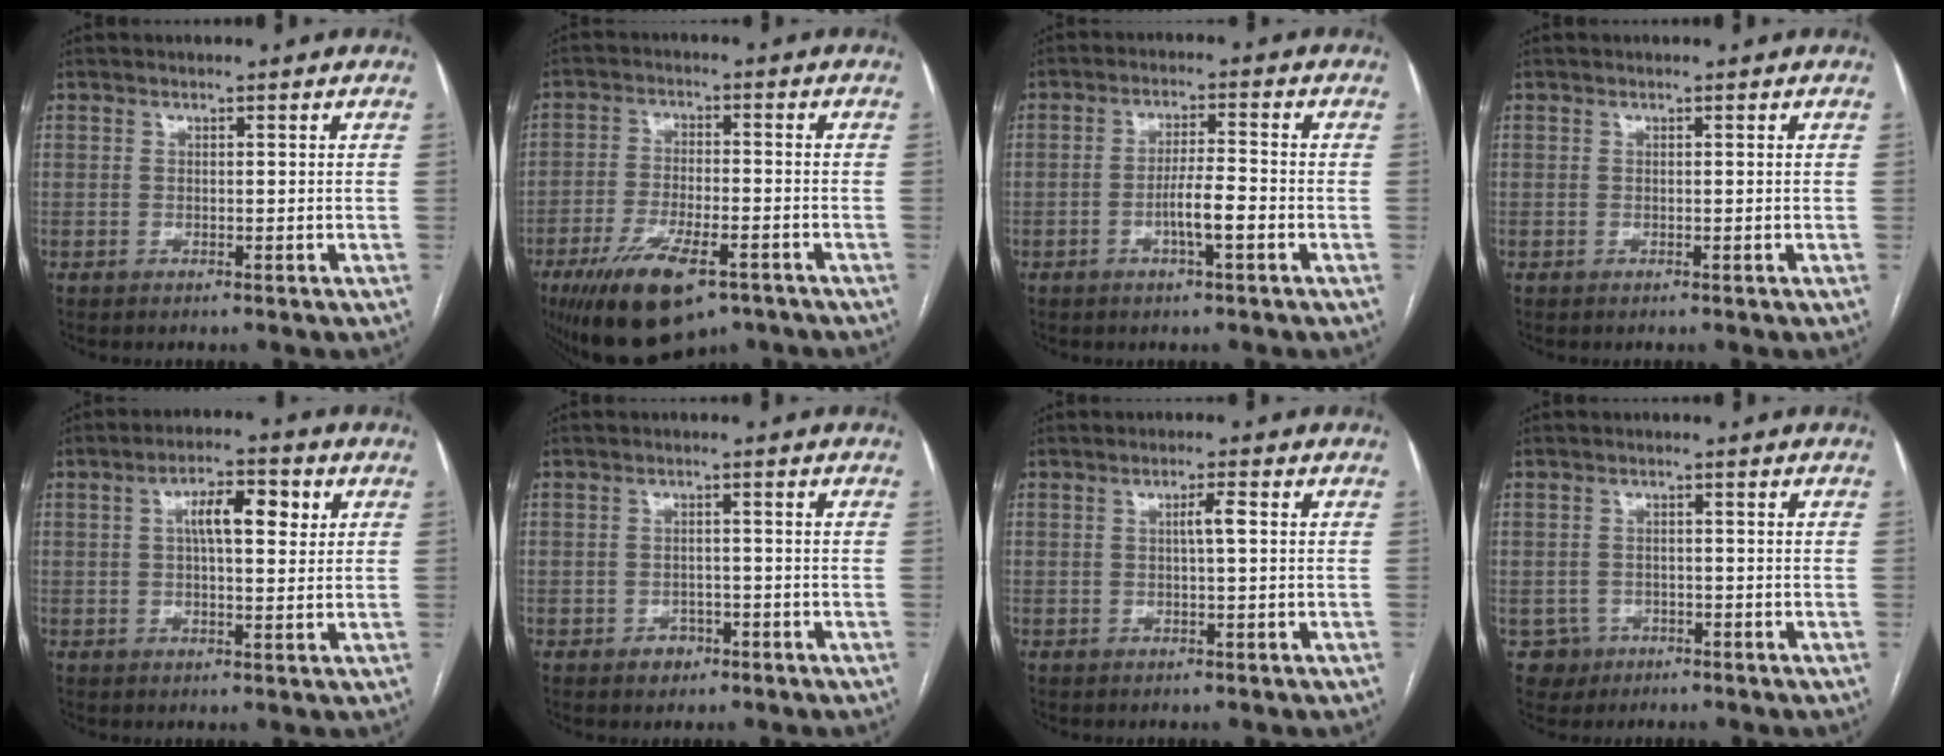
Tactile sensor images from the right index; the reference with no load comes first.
{"total": 13.5, "force": [-8.2, 4.7, 9.6], "torque": [-0.178, -0.014, -0.129]}
{"total": 4.8, "force": [-1.8, 0.5, 4.4], "torque": [-0.079, 0.003, -0.032]}
{"total": 0.0}
{"total": 7.3, "force": [2.1, 2.4, 6.6], "torque": [-0.112, 0.019, 0.031]}
{"total": 2.6, "force": [-1.3, 2.1, 0.8], "torque": [-0.004, 0.007, -0.015]}
{"total": 2.2, "force": [0.3, 0.0, 2.2], "torque": [-0.037, 0.003, 0.004]}
{"total": 3.2, "force": [-1.3, 2.9, -0.4], "torque": [0.013, 0.013, -0.018]}